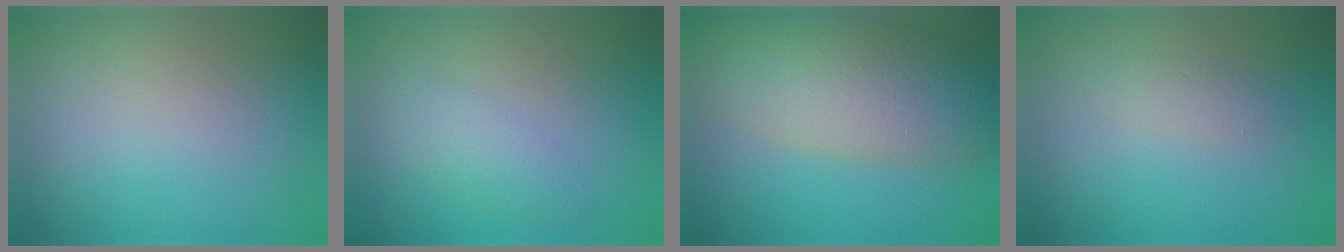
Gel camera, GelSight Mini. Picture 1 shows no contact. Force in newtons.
{"total": 2.2, "press": 2.2, "slide": 0.1}
{"total": 9.0, "press": 9.0, "slide": 0.7}
{"total": 1.1, "press": 1.1, "slide": 0.0}